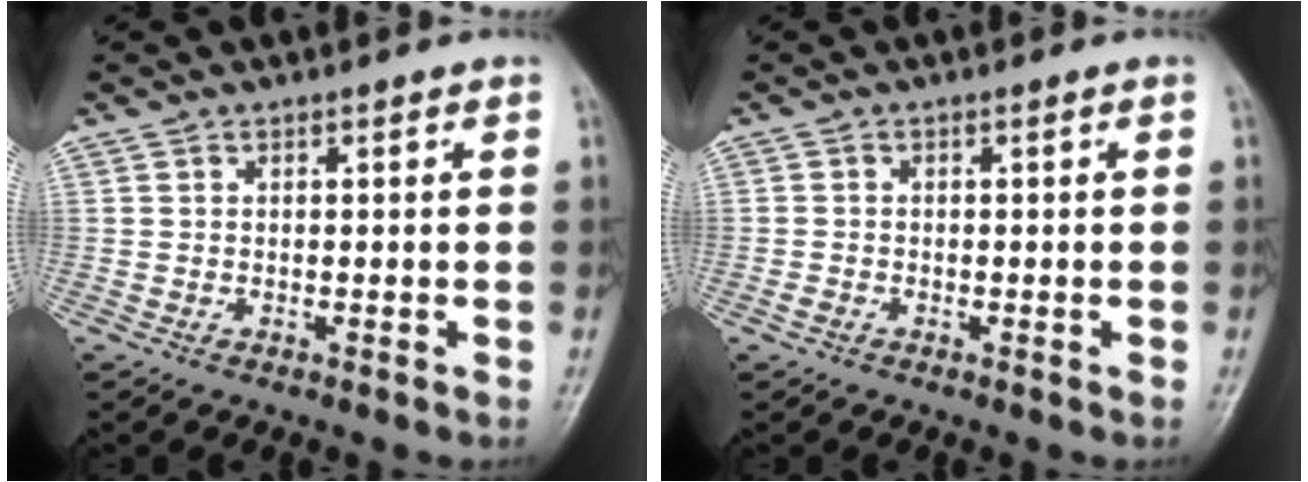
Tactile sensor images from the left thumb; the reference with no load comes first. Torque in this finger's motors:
{"motor_torque": [0.05, 0.02, -0.29, 0.09, 0.00]}